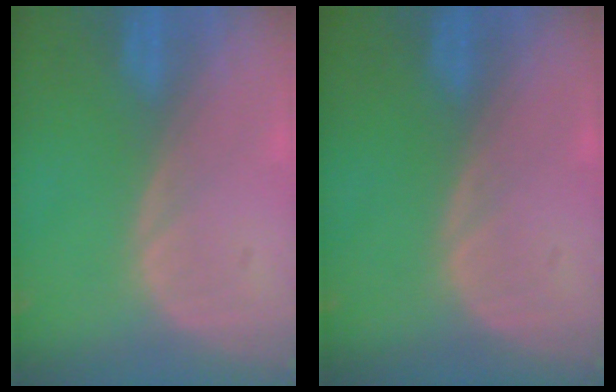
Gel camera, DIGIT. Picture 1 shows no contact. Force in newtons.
{"total": 0.0}